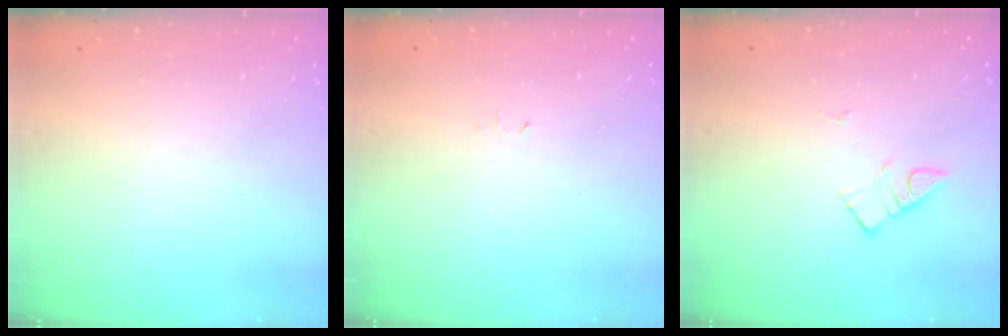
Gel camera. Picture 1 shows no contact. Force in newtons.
{"total": 2.4, "press": 2.4, "slide": 0.4}
{"total": 3.8, "press": 3.7, "slide": 0.4}